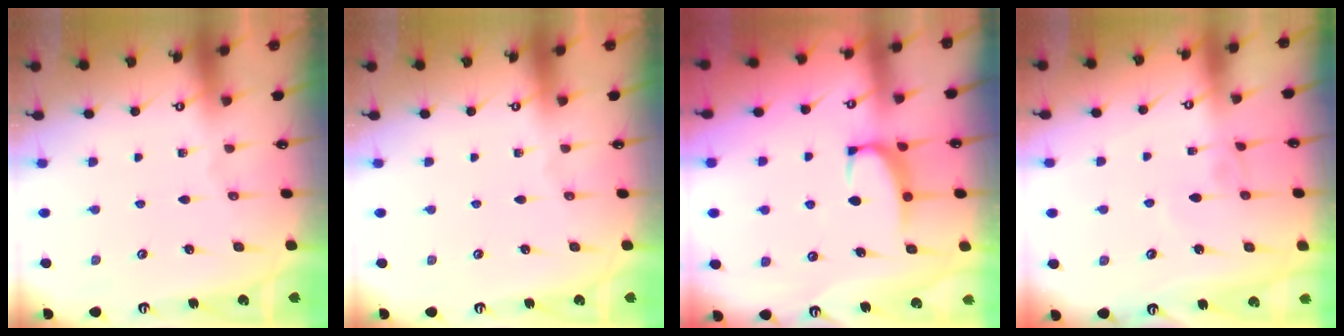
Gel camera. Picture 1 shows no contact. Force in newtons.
{"total": 0.0}
{"total": 2.9, "press": 2.8, "slide": 1.0}
{"total": 2.0, "press": 2.0, "slide": 0.2}